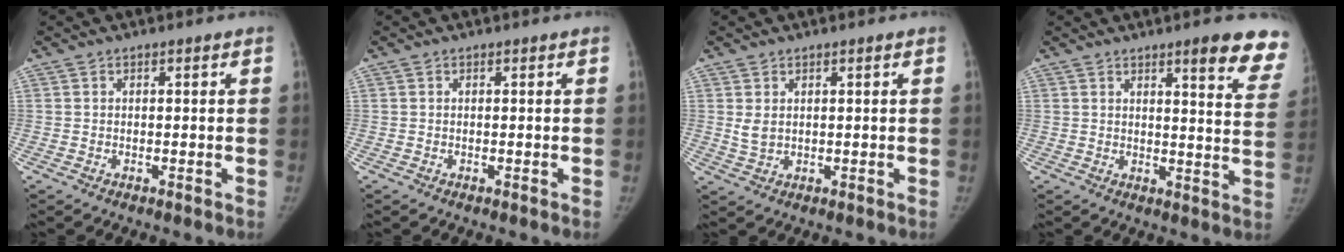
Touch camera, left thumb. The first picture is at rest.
{"total": 0.0}
{"total": 2.4, "force": [0.8, 1.5, 1.7], "torque": [-0.029, -0.003, 0.023]}
{"total": 12.6, "force": [9.0, 2.4, 8.5], "torque": [-0.068, -0.047, 0.094]}